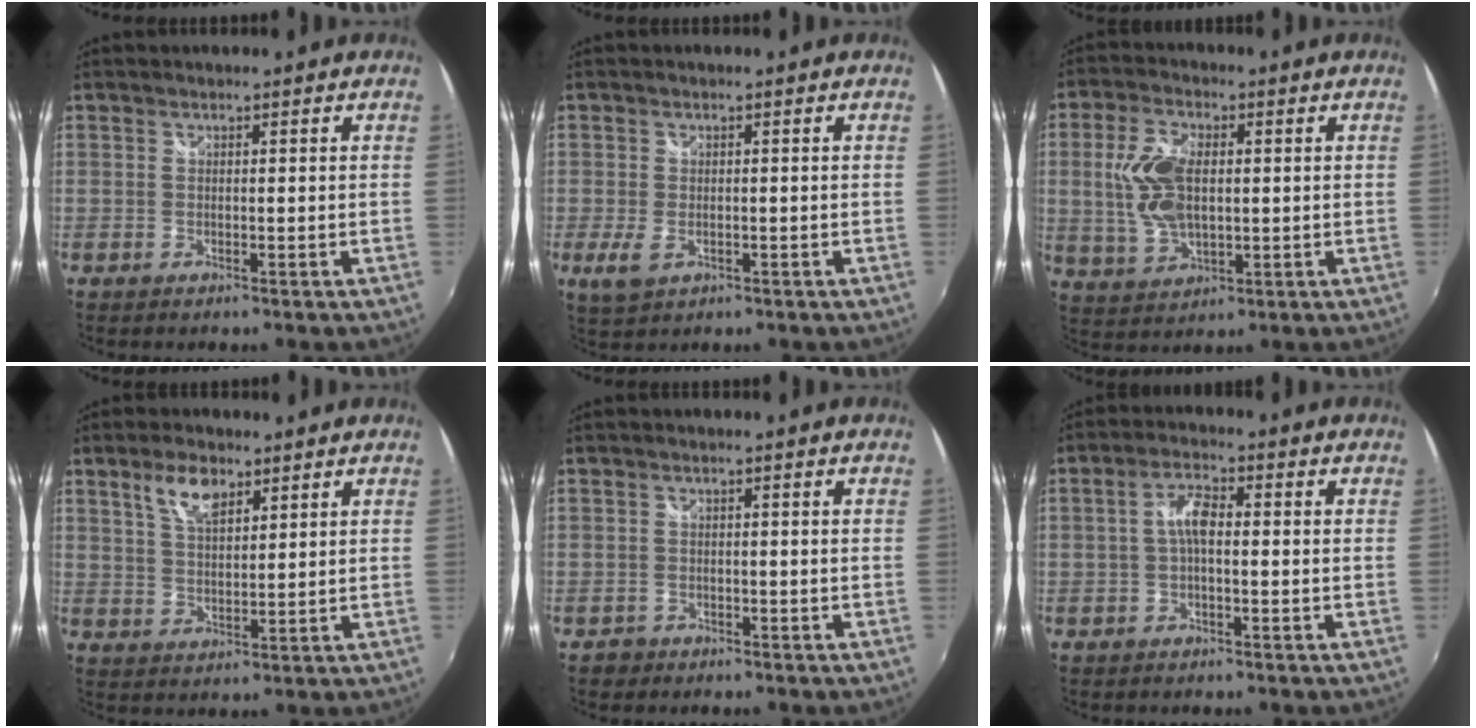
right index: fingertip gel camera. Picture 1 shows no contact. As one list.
[{"total": 3.9, "force": [-1.3, 2.4, 2.8], "torque": [-0.060, -0.011, -0.021]}, {"total": 10.9, "force": [0.8, 6.1, 8.9], "torque": [-0.182, 0.005, 0.023]}, {"total": 6.2, "force": [3.7, 2.8, 4.1], "torque": [-0.074, 0.008, 0.070]}, {"total": 2.0, "force": [-1.3, 1.5, 0.2], "torque": [-0.010, 0.000, -0.019]}, {"total": 4.0, "force": [-0.4, 1.5, 3.7], "torque": [-0.074, 0.013, -0.008]}]